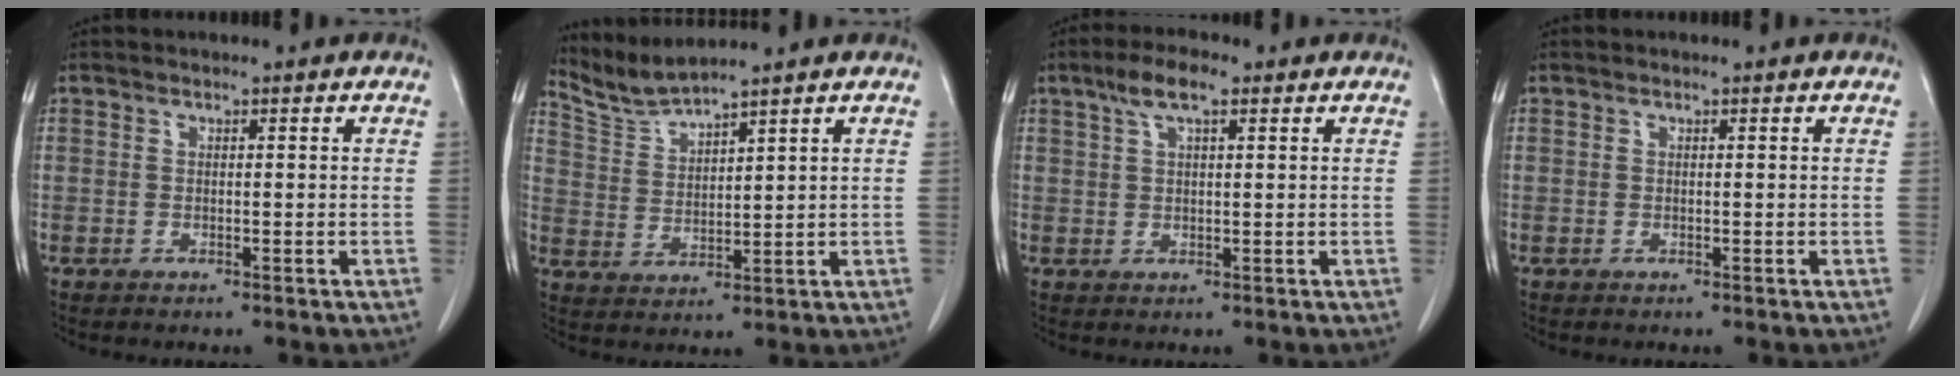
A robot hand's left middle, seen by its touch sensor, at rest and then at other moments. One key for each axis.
{"total": 5.0, "fx": 4.8, "fy": -1.5, "fz": 0.0, "tx": -0.016, "ty": -0.008, "tz": 0.108}
{"total": 4.5, "fx": 2.7, "fy": 1.2, "fz": 3.5, "tx": -0.073, "ty": 0.014, "tz": 0.051}
{"total": 0.0}